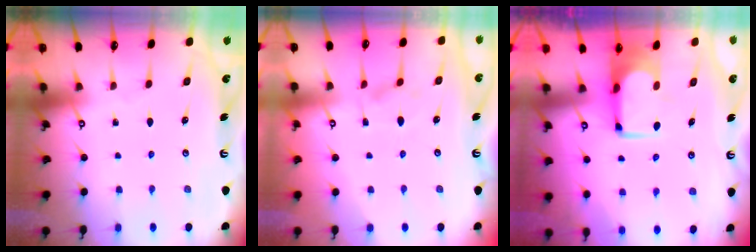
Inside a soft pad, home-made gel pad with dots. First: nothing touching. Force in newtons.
{"total": 2.5, "press": 2.3, "slide": 1.0}
{"total": 1.9, "press": 1.9, "slide": 0.2}